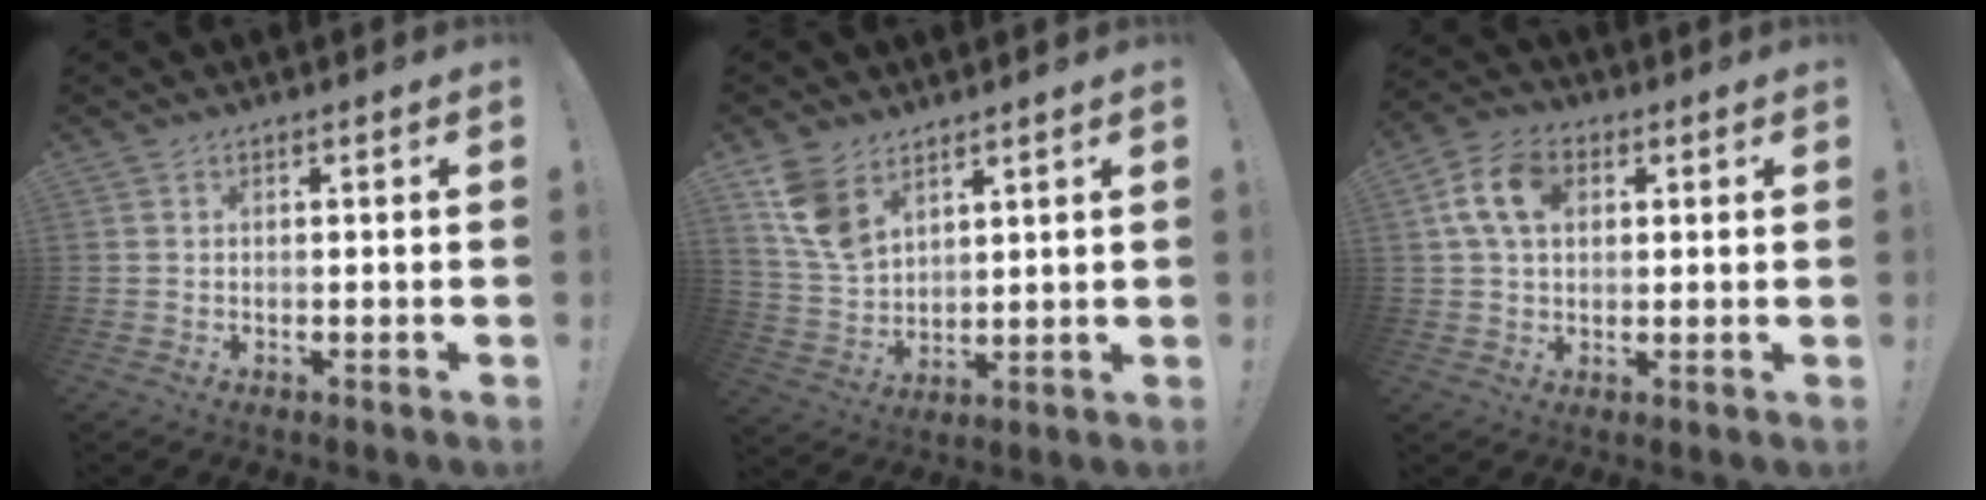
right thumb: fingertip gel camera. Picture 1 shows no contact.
{"total": 10.5, "force": [6.4, 6.6, 5.1], "torque": [-0.090, -0.030, 0.131]}
{"total": 11.0, "force": [3.0, 7.4, 7.5], "torque": [-0.135, 0.016, 0.060]}